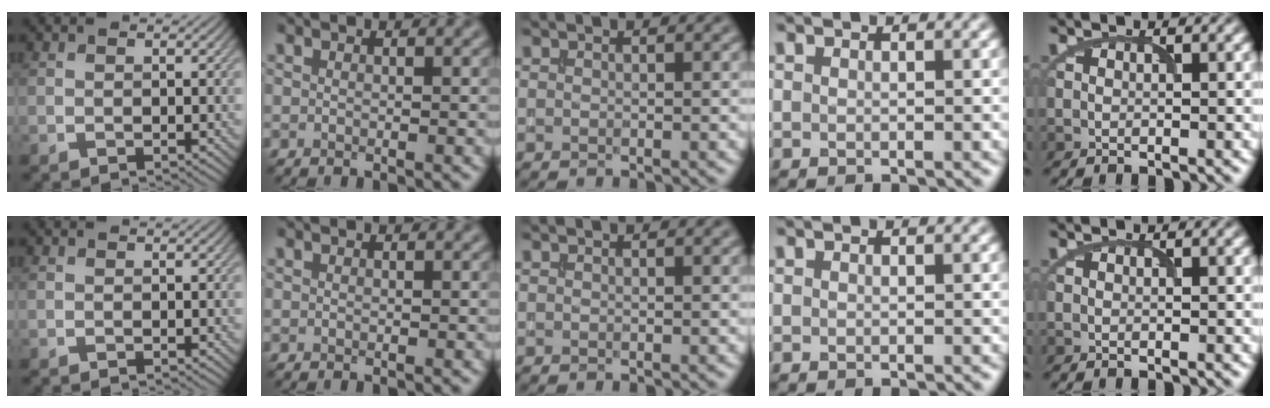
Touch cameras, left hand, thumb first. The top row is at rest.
{}